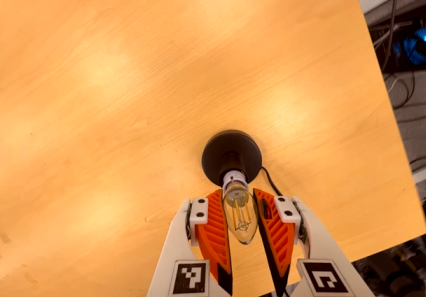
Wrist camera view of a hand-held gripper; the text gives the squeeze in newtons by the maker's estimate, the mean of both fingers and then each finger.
{"total": 11.9, "left": 12.3, "right": 11.6}